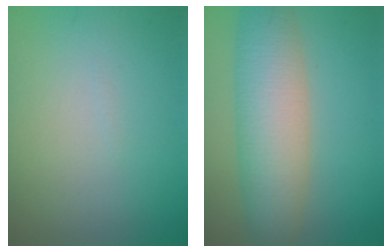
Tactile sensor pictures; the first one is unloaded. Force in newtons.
{"total": 7.8, "press": 7.8, "slide": 0.4}